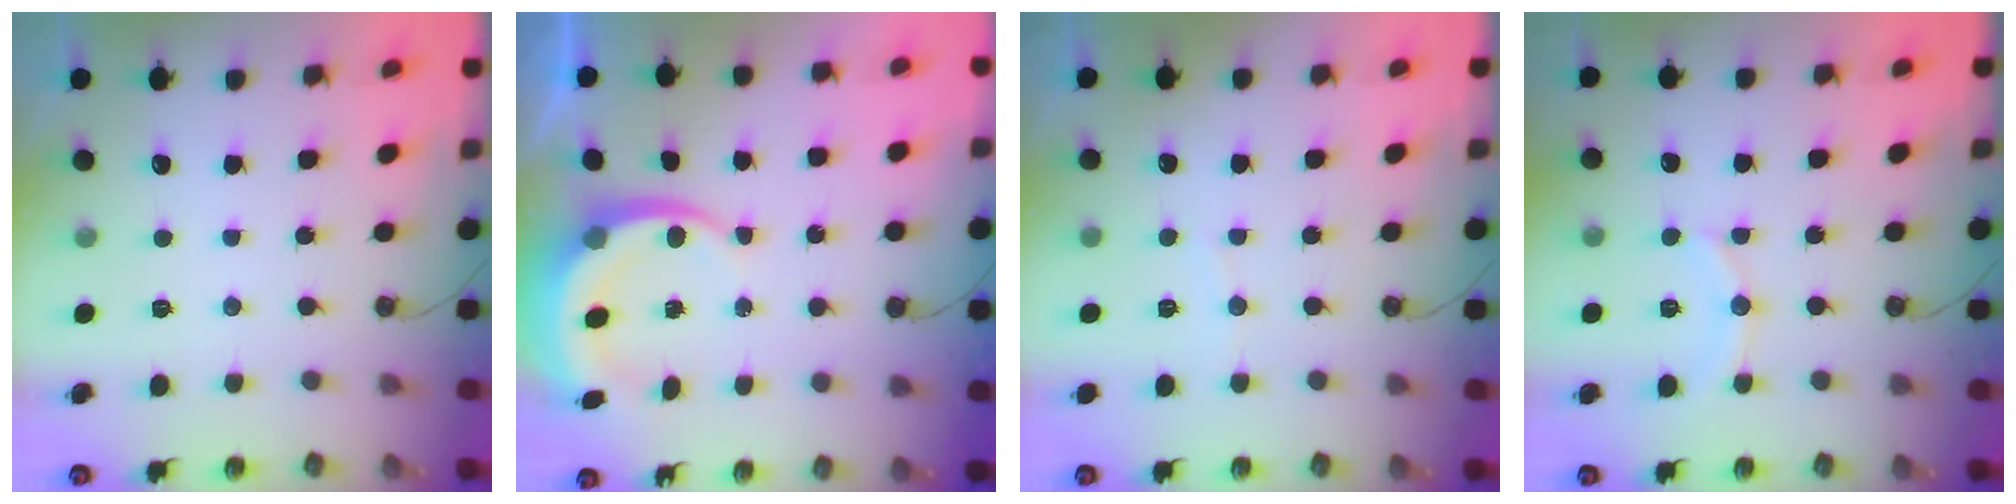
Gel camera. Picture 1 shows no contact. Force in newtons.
{"total": 7.7, "press": 7.5, "slide": 1.8}
{"total": 2.4, "press": 2.4, "slide": 0.3}
{"total": 9.2, "press": 9.1, "slide": 0.8}